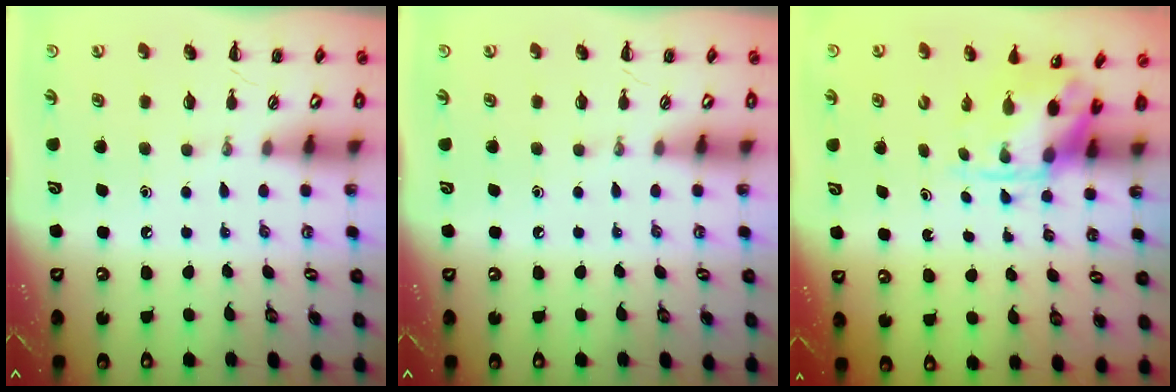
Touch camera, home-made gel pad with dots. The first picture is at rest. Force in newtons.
{"total": 0.0}
{"total": 3.8, "press": 3.7, "slide": 0.8}